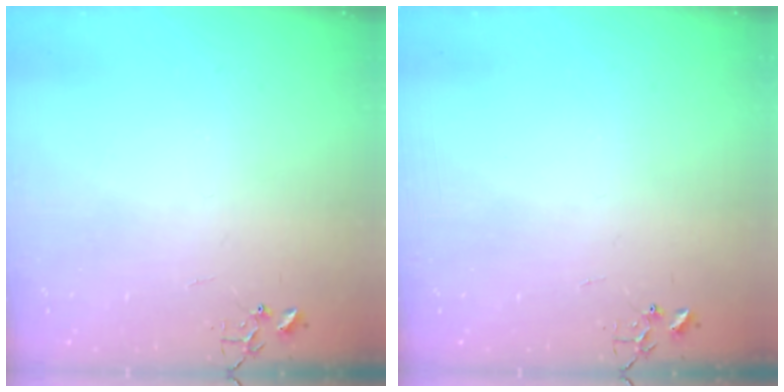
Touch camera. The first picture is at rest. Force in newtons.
{"total": 0.0}